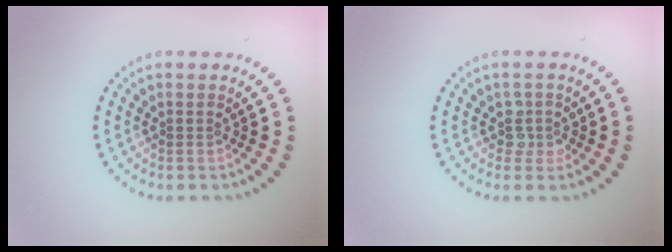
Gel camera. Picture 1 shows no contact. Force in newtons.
{"total": 1.7, "press": 1.4, "slide": 1.0}